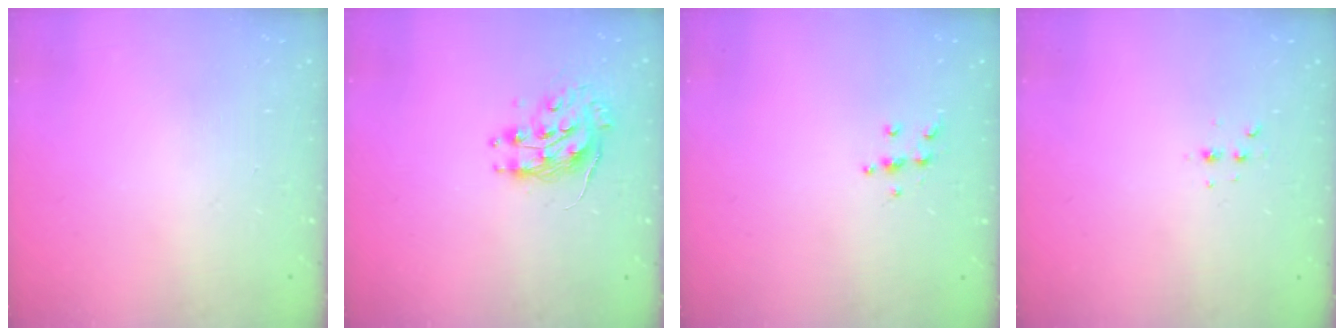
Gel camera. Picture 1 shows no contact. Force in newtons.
{"total": 9.7, "press": 9.7, "slide": 0.8}
{"total": 4.5, "press": 4.5, "slide": 0.5}
{"total": 2.8, "press": 2.8, "slide": 0.7}